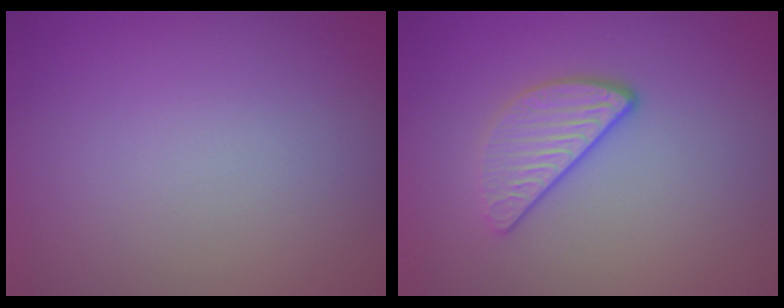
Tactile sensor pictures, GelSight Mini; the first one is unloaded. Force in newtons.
{"total": 3.0, "press": 2.5, "slide": 1.6}